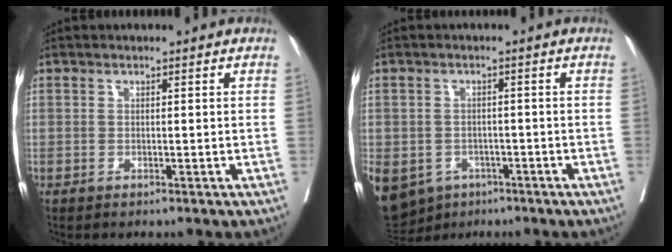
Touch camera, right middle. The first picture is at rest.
{"total": 15.7, "force": [-7.7, 12.4, 5.9], "torque": [-0.187, -0.008, -0.099]}